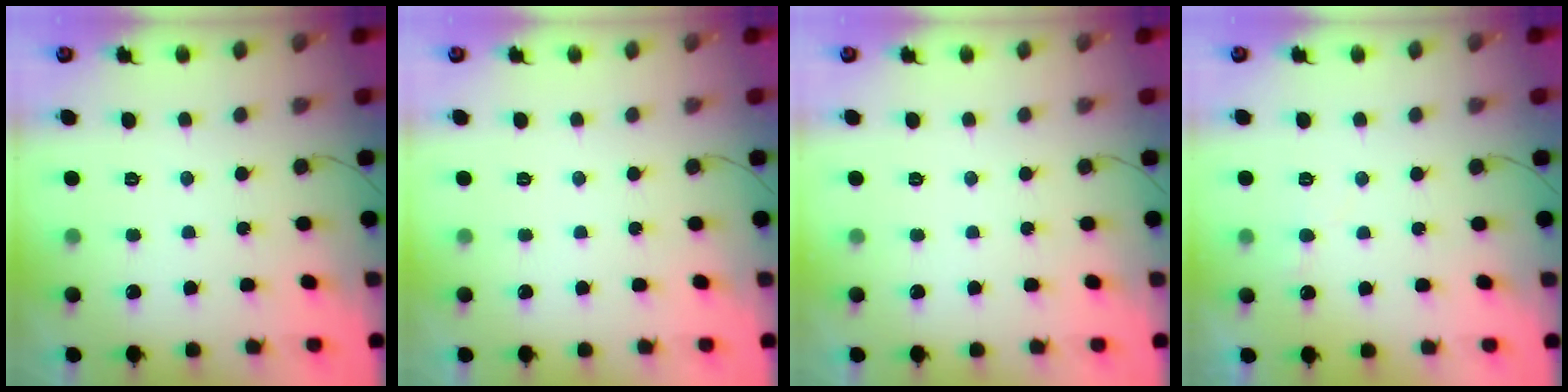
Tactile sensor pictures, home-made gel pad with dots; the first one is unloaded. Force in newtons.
{"total": 0.0}
{"total": 0.0}
{"total": 3.9, "press": 3.9, "slide": 0.2}